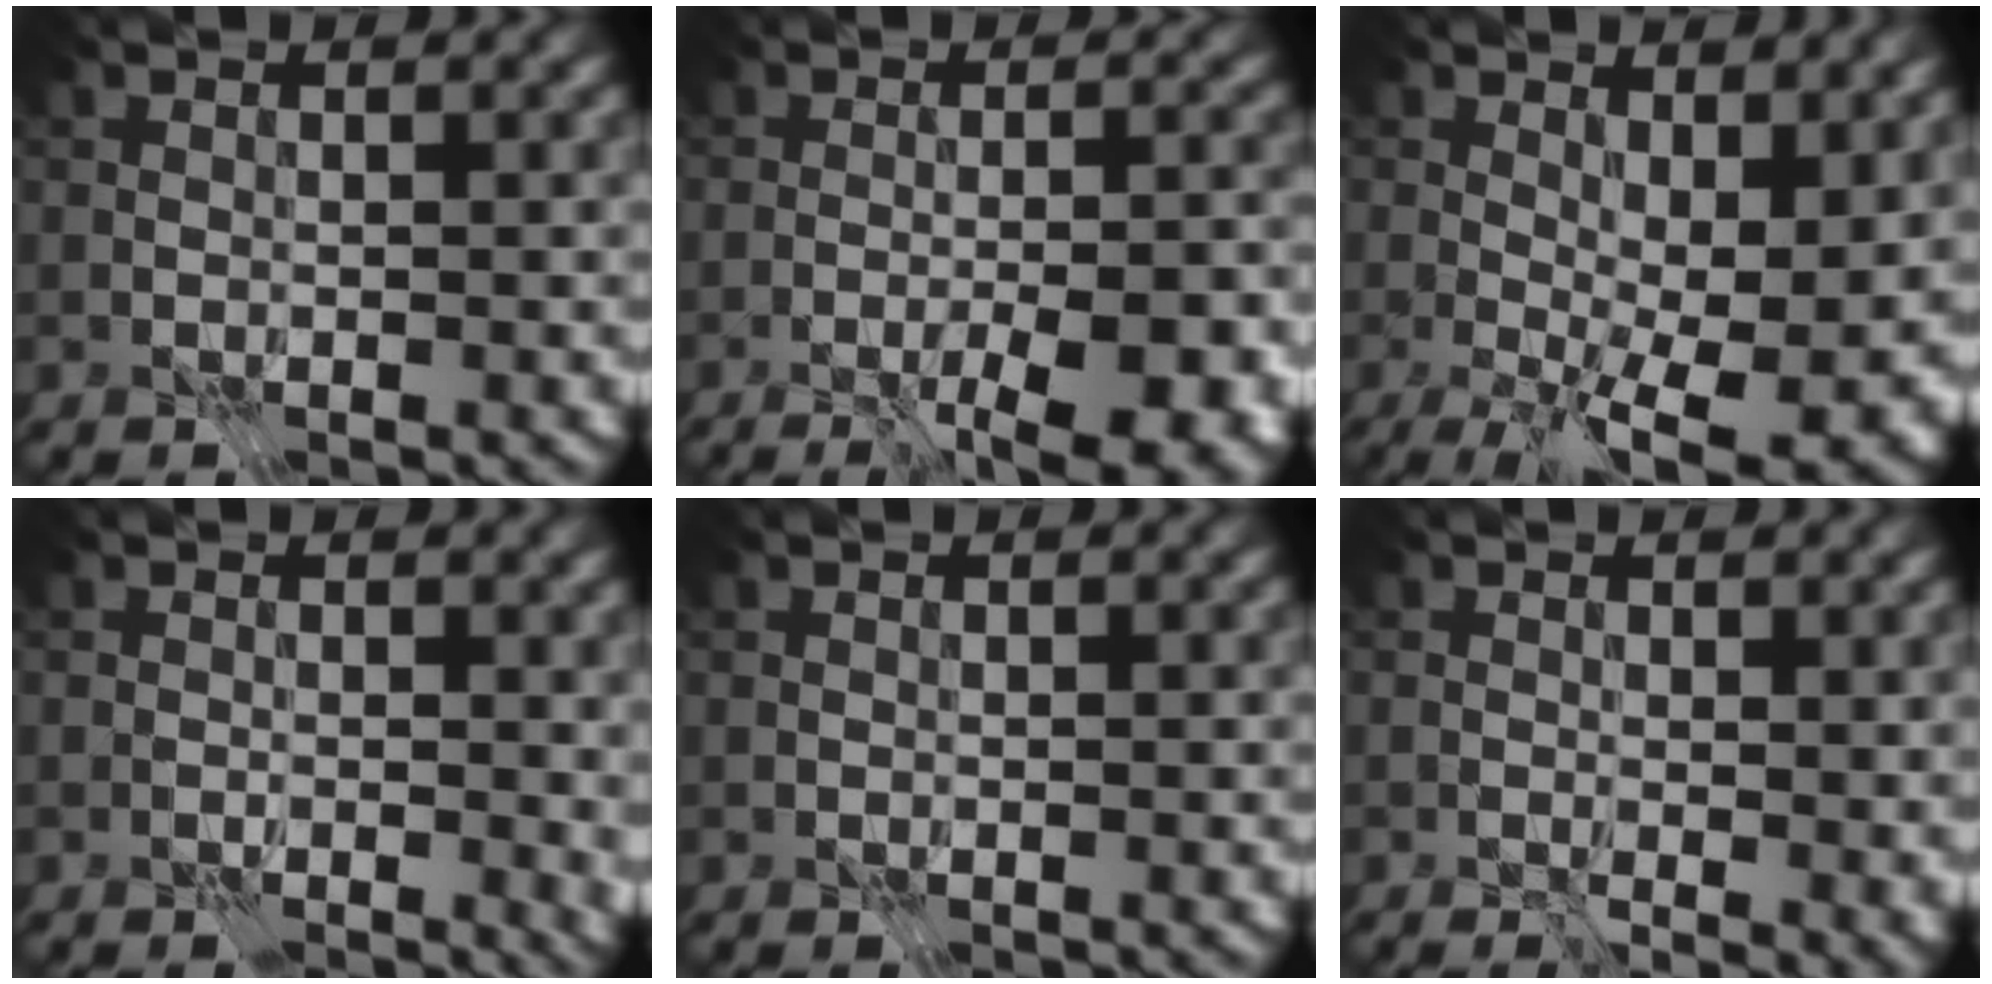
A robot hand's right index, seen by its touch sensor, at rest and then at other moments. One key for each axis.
{"total": 7.4, "fx": -3.4, "fy": 1.4, "fz": 6.4, "tx": -0.087, "ty": -0.004, "tz": -0.042}
{"total": 12.7, "fx": 0.3, "fy": 6.0, "fz": 11.2, "tx": -0.156, "ty": -0.019, "tz": 0.037}
{"total": 2.0, "fx": 0.3, "fy": 1.1, "fz": 1.6, "tx": -0.012, "ty": -0.005, "tz": 0.005}
{"total": 0.0}
{"total": 2.8, "fx": 0.3, "fy": 1.2, "fz": 2.5, "tx": -0.031, "ty": -0.008, "tz": 0.006}